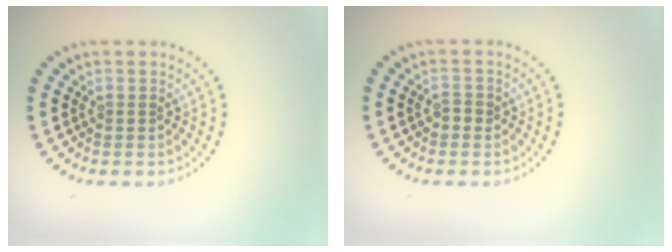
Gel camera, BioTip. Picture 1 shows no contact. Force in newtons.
{"total": 0.9, "press": 0.9, "slide": 0.3}